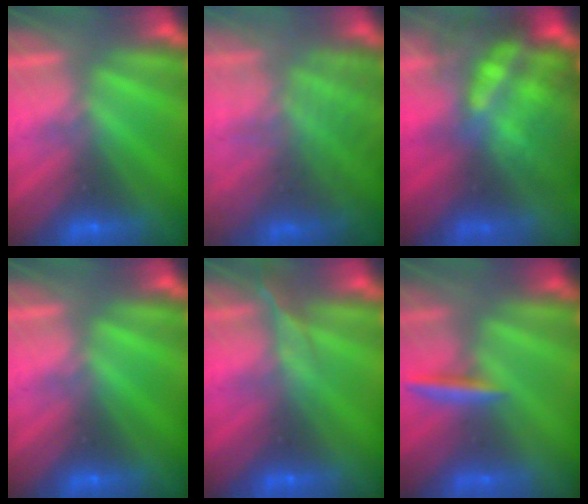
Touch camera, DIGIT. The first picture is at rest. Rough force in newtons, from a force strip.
{"total": 7.4}
{"total": 7.7}
{"total": 0.0}
{"total": 2.6}
{"total": 2.9}